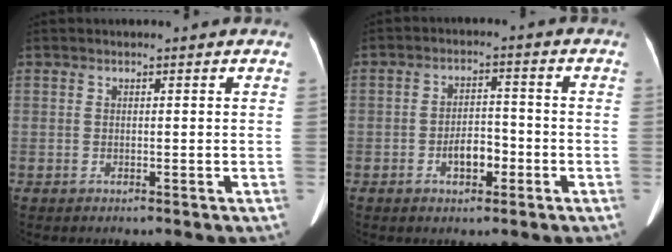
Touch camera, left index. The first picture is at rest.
{"total": 4.4, "force": [-2.3, 2.0, 3.2], "torque": [-0.052, 0.001, -0.035]}